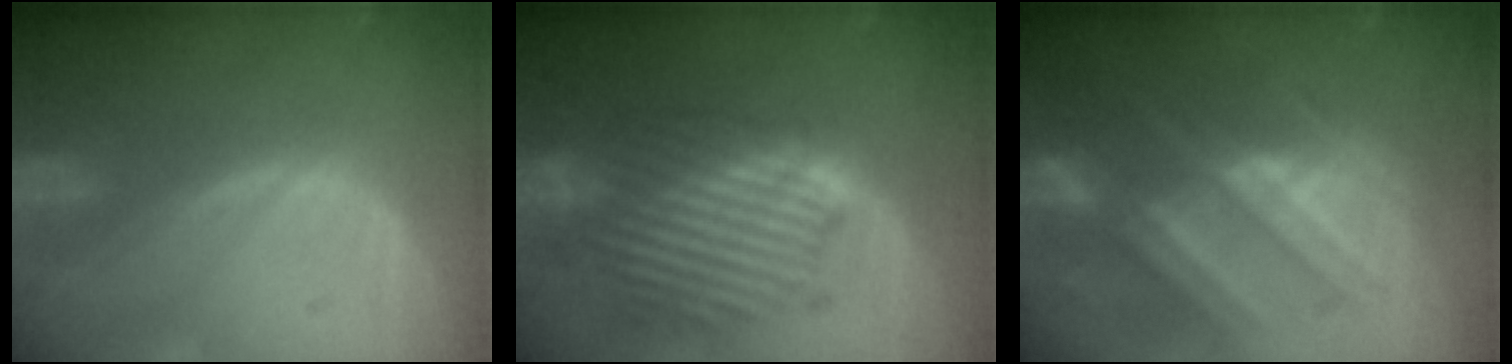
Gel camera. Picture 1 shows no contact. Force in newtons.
{"total": 9.8, "press": 9.8, "slide": 0.3}
{"total": 9.4, "press": 9.3, "slide": 1.6}